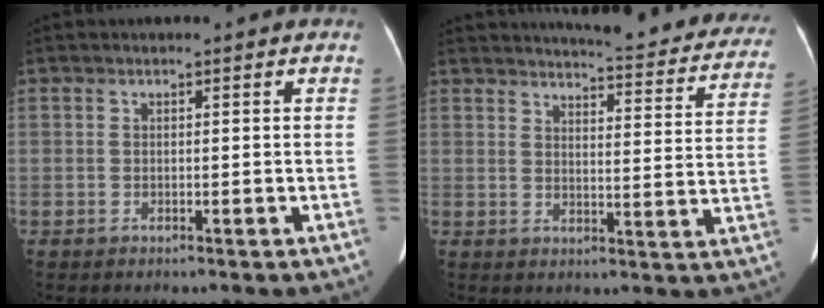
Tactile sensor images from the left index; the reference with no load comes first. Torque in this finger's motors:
{"motor_torque": [0.91, -1.23, 0.04, 0.08]}